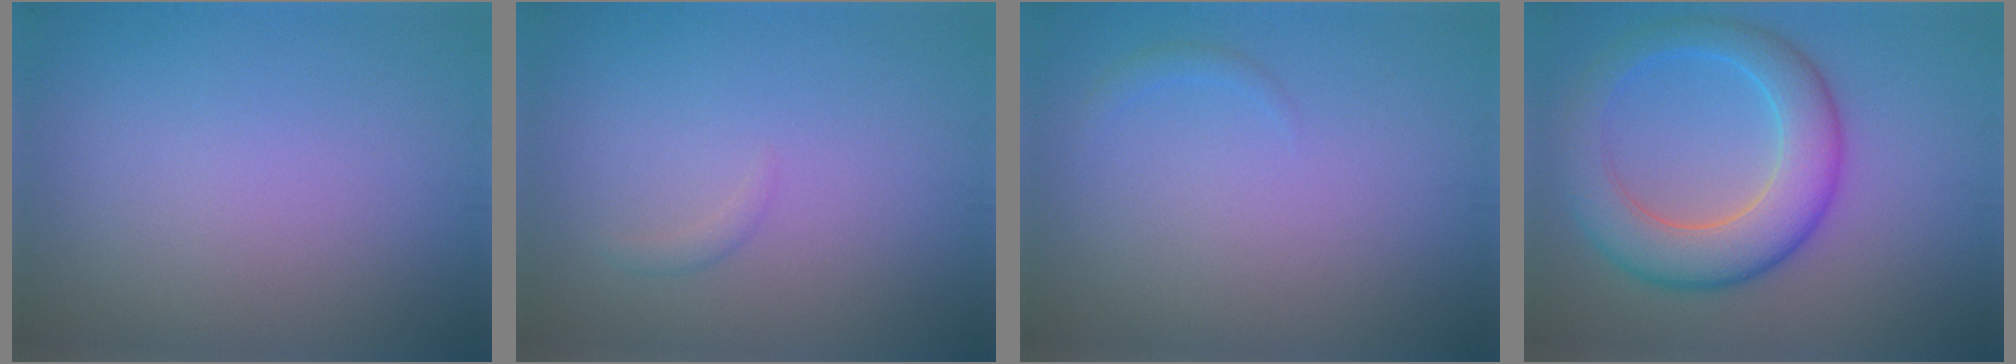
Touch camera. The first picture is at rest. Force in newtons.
{"total": 0.7, "press": 0.7, "slide": 0.1}
{"total": 0.7, "press": 0.7, "slide": 0.1}
{"total": 7.4, "press": 7.4, "slide": 0.2}